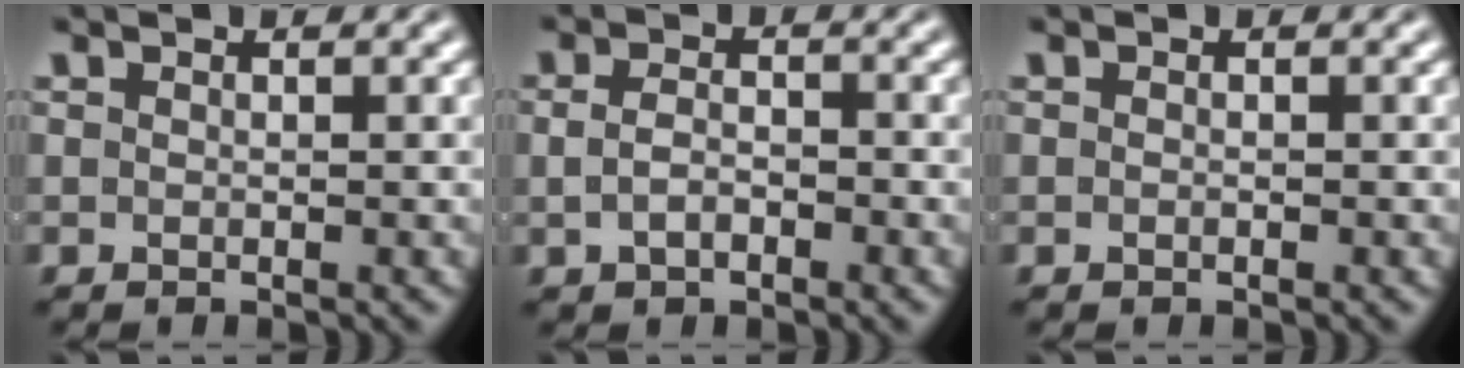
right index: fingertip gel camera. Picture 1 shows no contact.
{"total": 1.8, "force": [-0.8, 0.9, 1.3], "torque": [-0.019, -0.007, -0.007]}
{"total": 0.0}